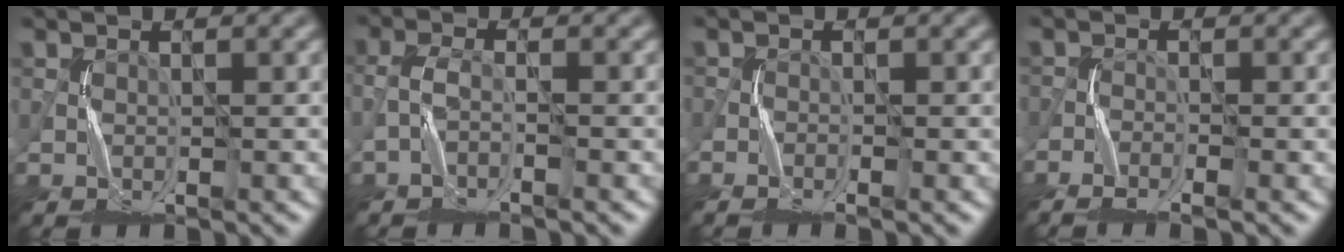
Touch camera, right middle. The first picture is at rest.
{"total": 1.7, "force": [-1.5, 0.1, 0.8], "torque": [-0.018, 0.006, -0.036]}
{"total": 1.3, "force": [-1.2, 0.1, 0.4], "torque": [-0.004, 0.000, -0.028]}
{"total": 3.0, "force": [-2.7, 0.7, 1.3], "torque": [-0.021, -0.005, -0.050]}